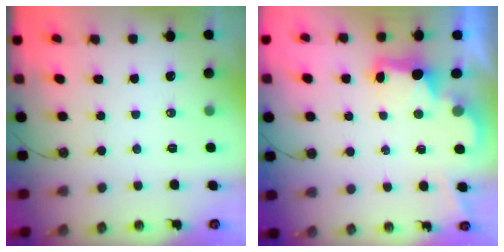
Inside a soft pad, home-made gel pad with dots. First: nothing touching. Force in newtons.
{"total": 2.8, "press": 2.8, "slide": 0.5}